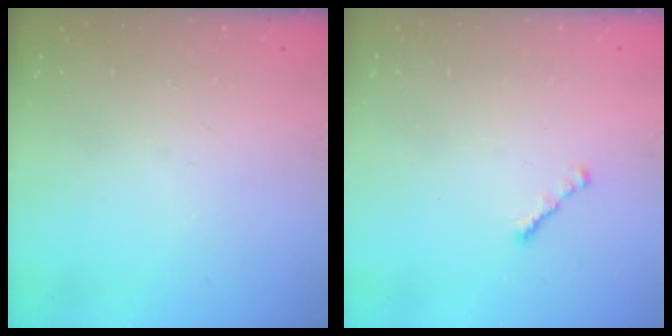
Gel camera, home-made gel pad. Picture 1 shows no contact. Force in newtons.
{"total": 1.3, "press": 1.2, "slide": 0.5}